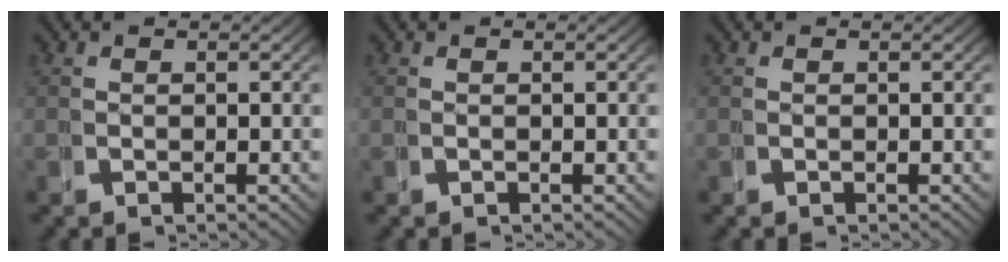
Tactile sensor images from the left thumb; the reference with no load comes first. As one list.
[{"total": 0.0}, {"total": 0.0}]